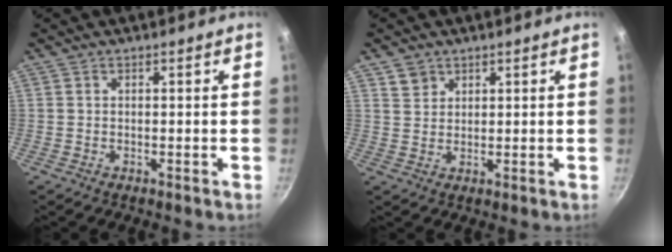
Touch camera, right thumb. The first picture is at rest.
{"total": 3.5, "force": [2.0, 2.7, 0.7], "torque": [0.007, 0.002, 0.039]}